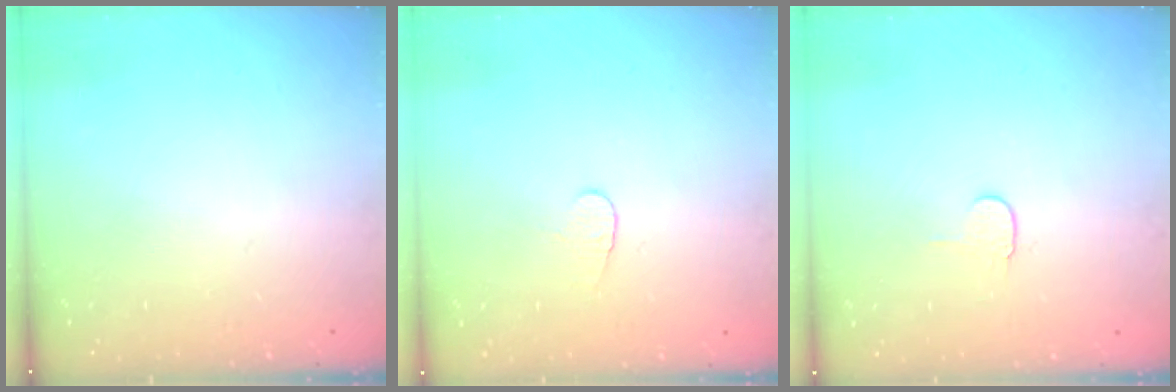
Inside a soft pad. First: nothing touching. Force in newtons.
{"total": 4.3, "press": 4.3, "slide": 0.3}
{"total": 4.0, "press": 3.9, "slide": 0.5}